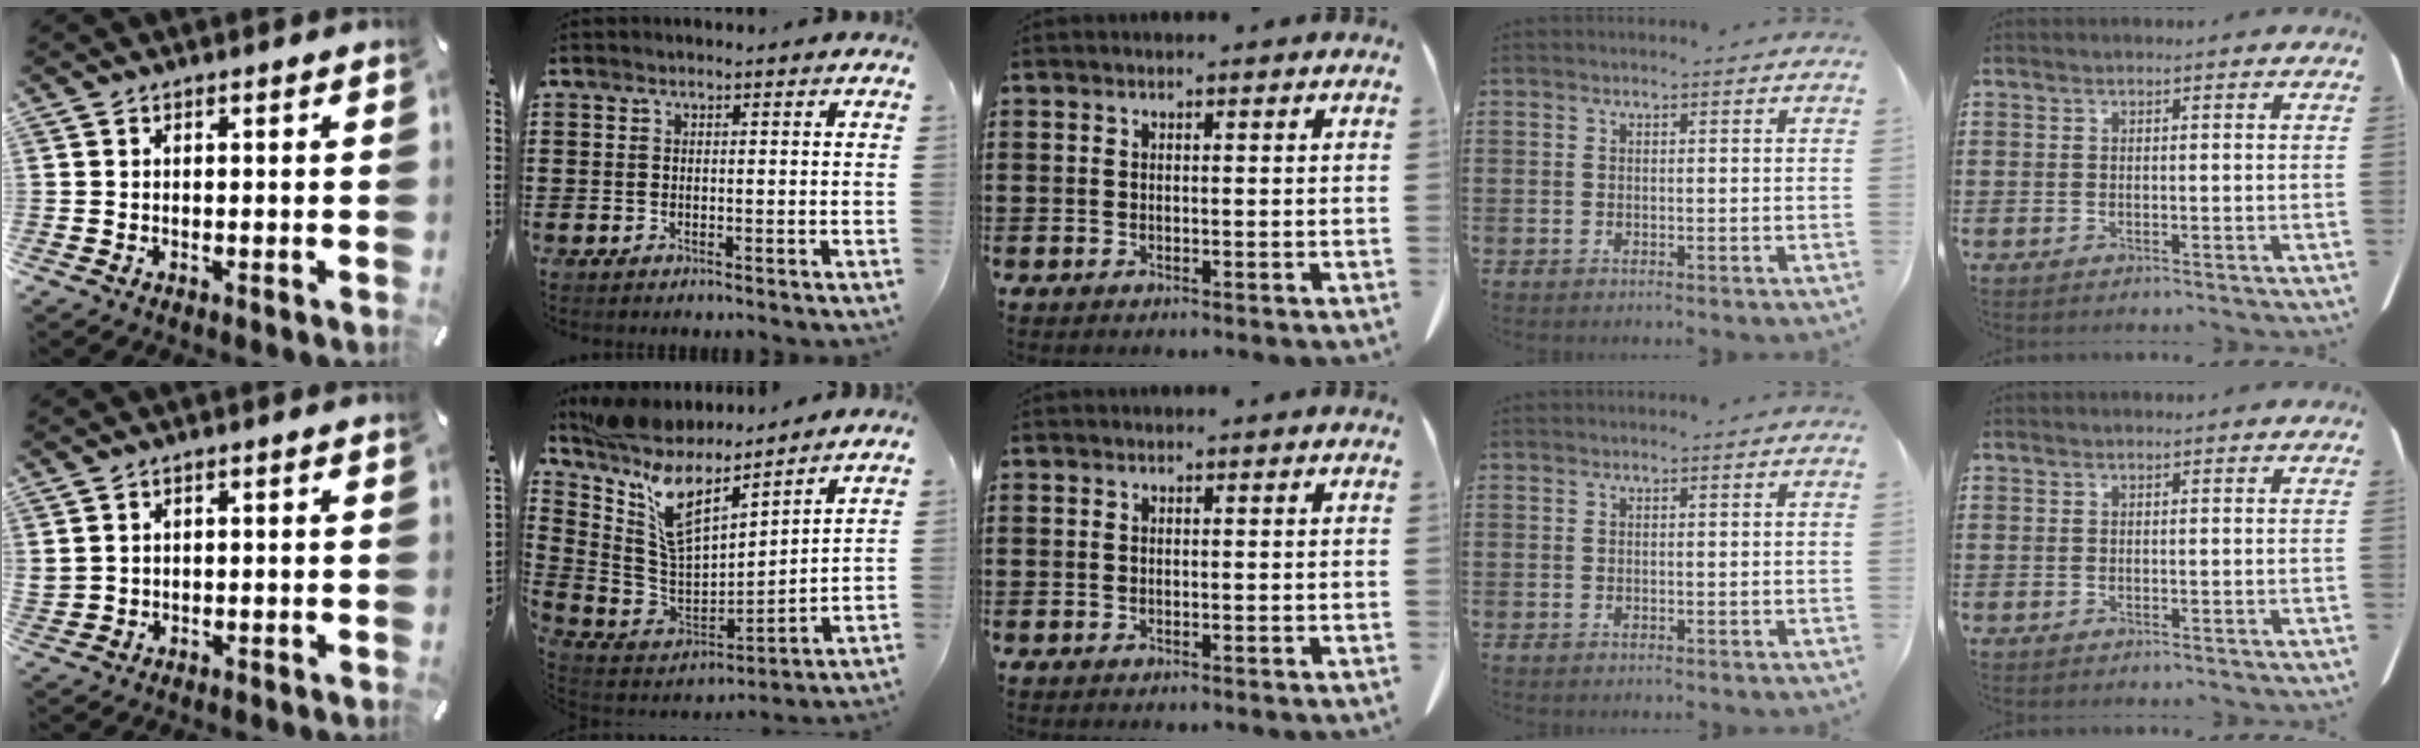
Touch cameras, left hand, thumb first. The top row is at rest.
{"thumb": {"total": 1.5, "force": [1.2, 0.8, 0.5], "torque": [-0.012, -0.002, 0.022]}, "index": {"total": 10.6, "force": [7.1, 3.5, 7.0], "torque": [-0.185, -0.059, 0.118]}}